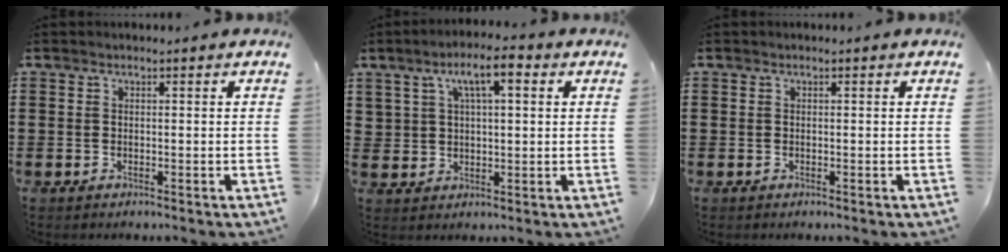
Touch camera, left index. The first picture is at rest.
{"total": 6.5, "force": [3.2, 2.6, 5.0], "torque": [-0.090, 0.005, 0.050]}
{"total": 0.0}